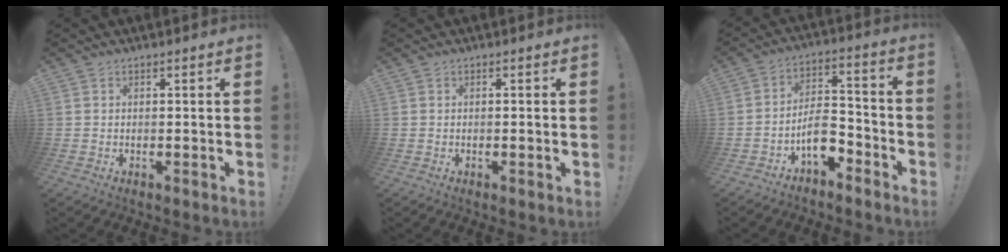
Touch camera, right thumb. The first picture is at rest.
{"total": 0.6, "force": [0.0, -0.2, 0.6], "torque": [-0.004, -0.003, -0.001]}
{"total": 9.3, "force": [-5.1, 5.4, 5.6], "torque": [-0.092, 0.031, -0.090]}